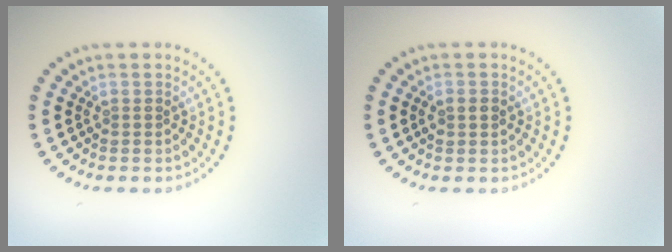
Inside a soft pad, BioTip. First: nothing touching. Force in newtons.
{"total": 1.6, "press": 1.6, "slide": 0.1}